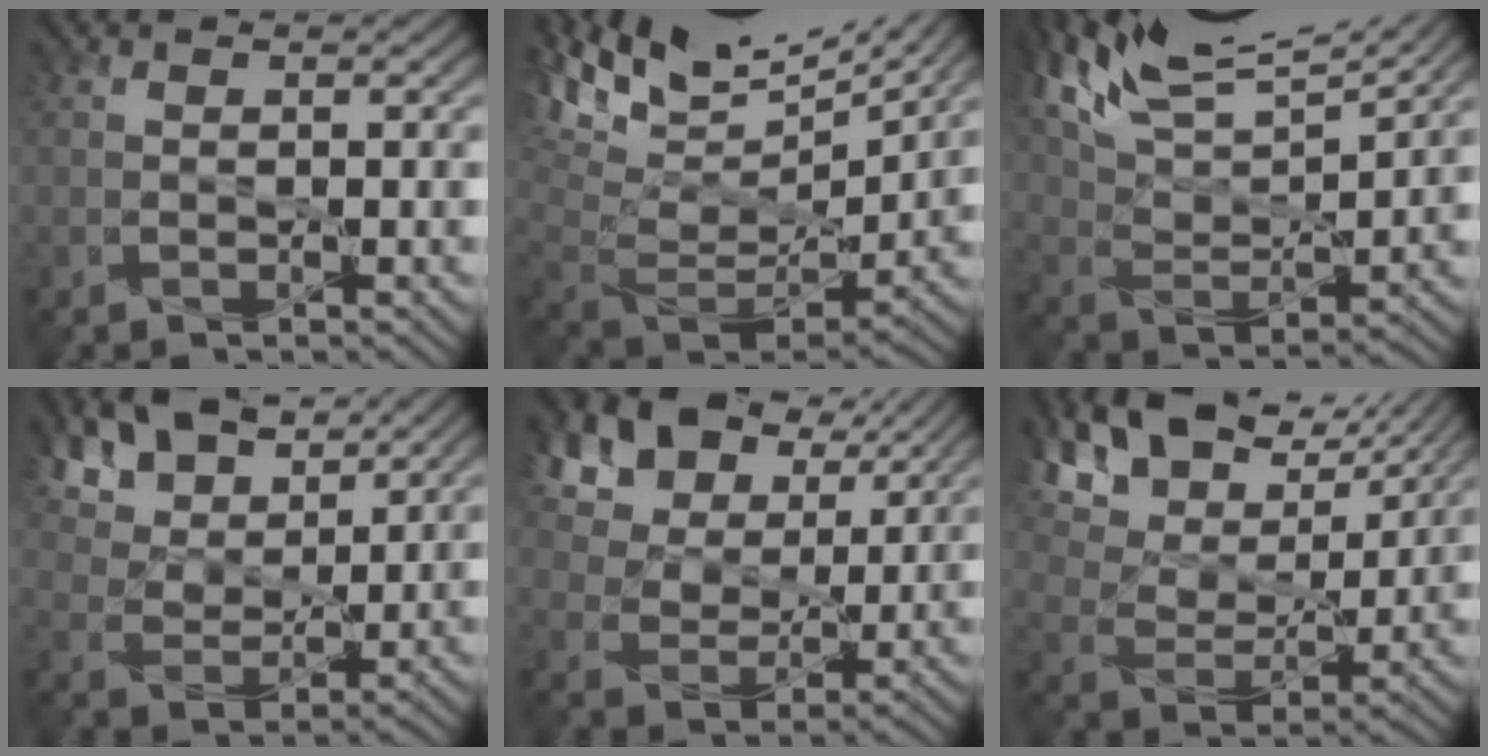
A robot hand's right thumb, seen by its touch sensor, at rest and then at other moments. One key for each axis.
{"total": 17.8, "fx": 12.2, "fy": 7.0, "fz": 10.9, "tx": -0.251, "ty": 0.043, "tz": 0.204}
{"total": 14.5, "fx": 11.3, "fy": 4.3, "fz": 7.9, "tx": -0.193, "ty": 0.021, "tz": 0.193}
{"total": 13.7, "fx": 10.0, "fy": 7.3, "fz": 5.8, "tx": -0.176, "ty": 0.003, "tz": 0.192}
{"total": 17.0, "fx": 11.0, "fy": 10.5, "fz": 7.5, "tx": -0.227, "ty": 0.035, "tz": 0.235}
{"total": 16.8, "fx": 11.2, "fy": 8.9, "fz": 8.7, "tx": -0.221, "ty": 0.040, "tz": 0.177}